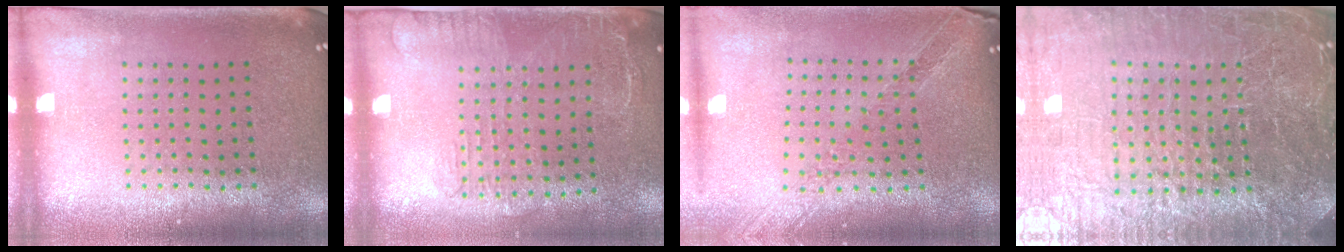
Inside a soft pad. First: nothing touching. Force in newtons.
{"total": 1.6, "press": 1.2, "slide": 1.1}
{"total": 1.2, "press": 1.2, "slide": 0.2}
{"total": 7.2, "press": 6.3, "slide": 3.5}